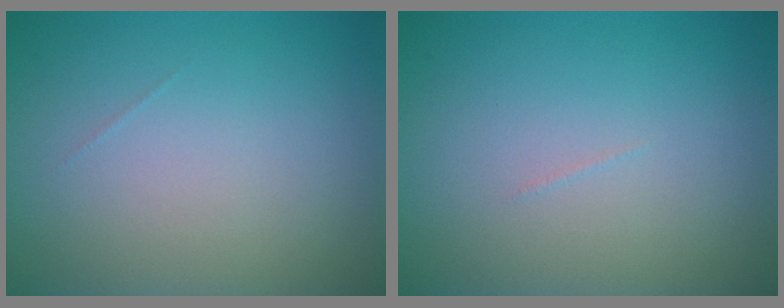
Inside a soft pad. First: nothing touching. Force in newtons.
{"total": 0.0}